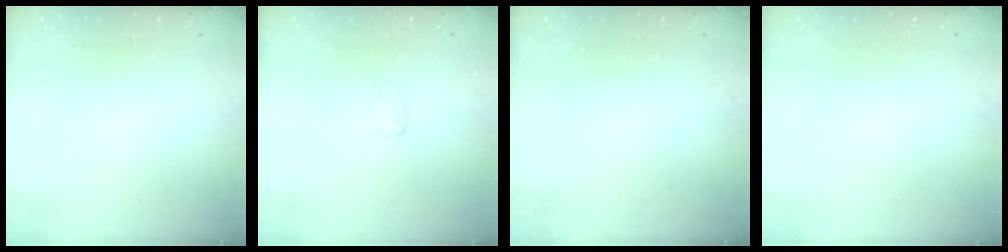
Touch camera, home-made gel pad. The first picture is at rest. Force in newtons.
{"total": 2.4, "press": 2.4, "slide": 0.2}
{"total": 0.0}
{"total": 0.0}